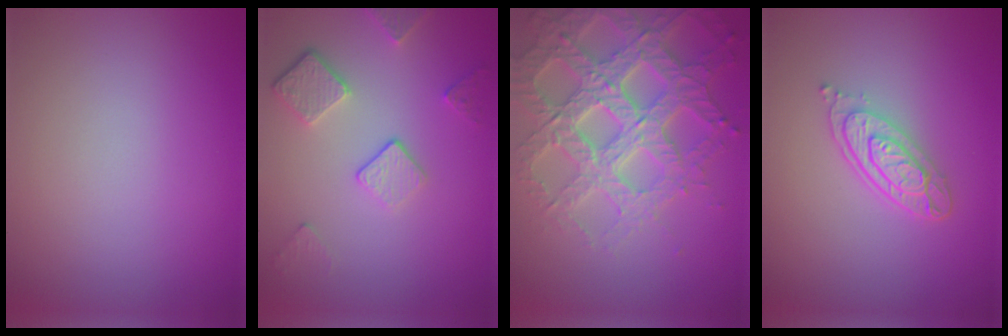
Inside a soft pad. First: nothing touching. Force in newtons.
{"total": 3.7, "press": 2.9, "slide": 2.4}
{"total": 7.0, "press": 6.8, "slide": 1.7}
{"total": 3.8, "press": 2.8, "slide": 2.6}